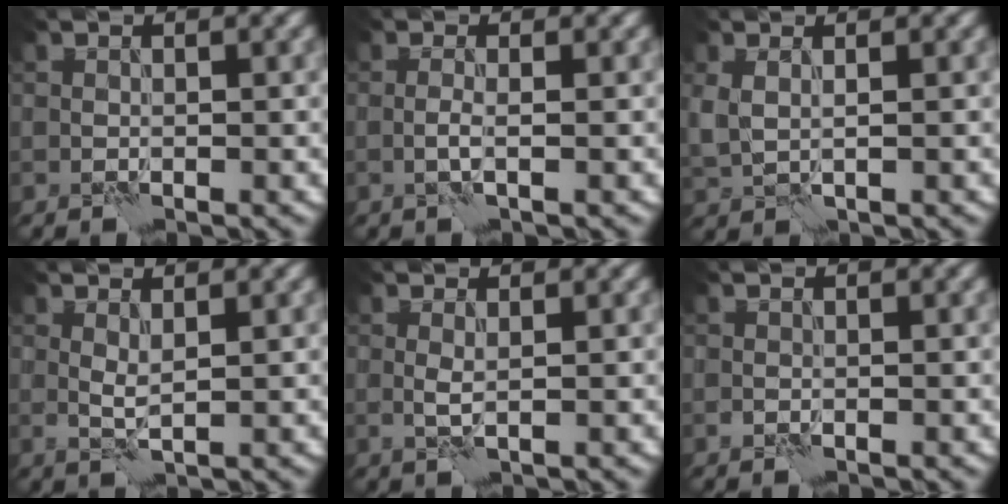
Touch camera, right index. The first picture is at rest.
{"total": 1.0, "force": [-0.2, 0.0, 1.0], "torque": [-0.020, 0.002, -0.008]}
{"total": 1.8, "force": [0.5, 0.9, 1.4], "torque": [-0.038, 0.000, 0.013]}
{"total": 1.3, "force": [0.5, 0.3, 1.2], "torque": [-0.028, -0.001, 0.010]}
{"total": 0.9, "force": [0.4, -0.1, 0.8], "torque": [-0.017, -0.001, 0.008]}
{"total": 0.7, "force": [-0.5, 0.3, 0.4], "torque": [-0.008, 0.002, -0.009]}